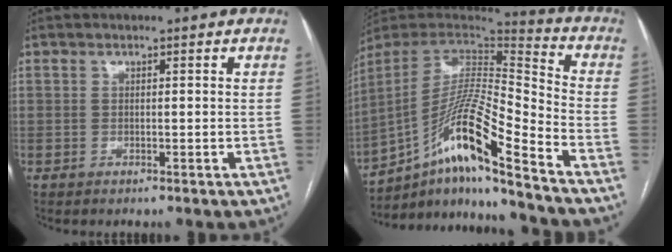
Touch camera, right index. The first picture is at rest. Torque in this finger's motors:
{"motor_torque": [1.34, -0.80, 0.76, 0.13]}